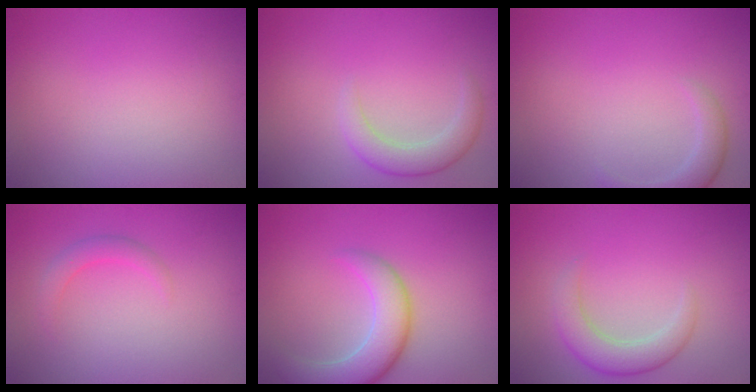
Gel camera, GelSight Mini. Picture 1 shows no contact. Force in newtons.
{"total": 2.8, "press": 2.8, "slide": 0.2}
{"total": 2.2, "press": 2.2, "slide": 0.2}
{"total": 1.6, "press": 1.6, "slide": 0.0}
{"total": 5.5, "press": 5.5, "slide": 0.5}
{"total": 3.3, "press": 3.3, "slide": 0.3}